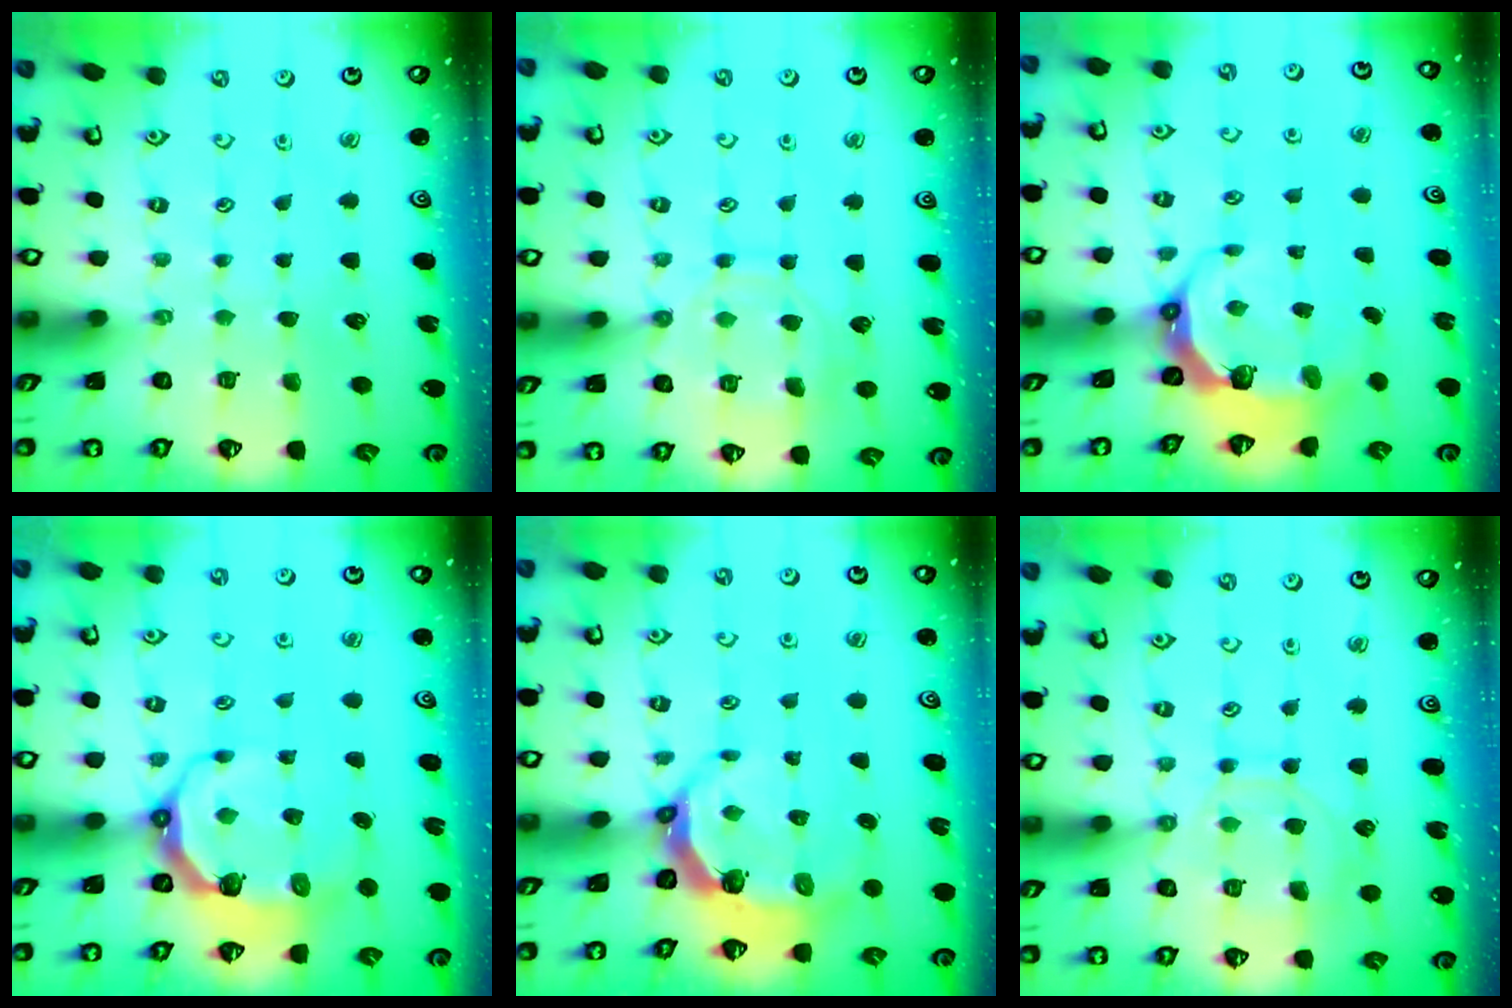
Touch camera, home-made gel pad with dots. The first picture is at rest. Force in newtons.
{"total": 11.3, "press": 11.3, "slide": 0.8}
{"total": 8.1, "press": 6.9, "slide": 4.2}
{"total": 7.8, "press": 6.4, "slide": 4.4}
{"total": 5.7, "press": 4.4, "slide": 3.6}
{"total": 10.1, "press": 10.0, "slide": 1.1}